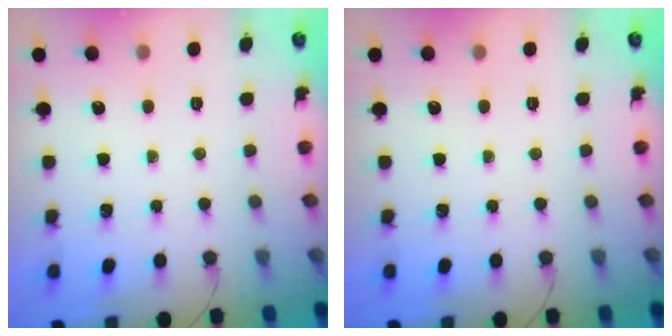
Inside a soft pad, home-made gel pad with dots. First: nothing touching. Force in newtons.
{"total": 0.0}